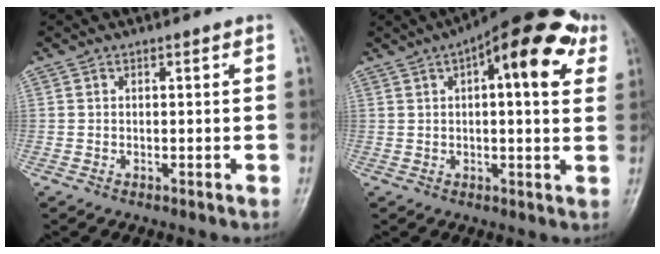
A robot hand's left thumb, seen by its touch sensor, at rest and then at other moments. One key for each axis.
{"total": 17.1, "fx": 6.6, "fy": 6.2, "fz": 14.5, "tx": -0.179, "ty": 0.013, "tz": 0.082}